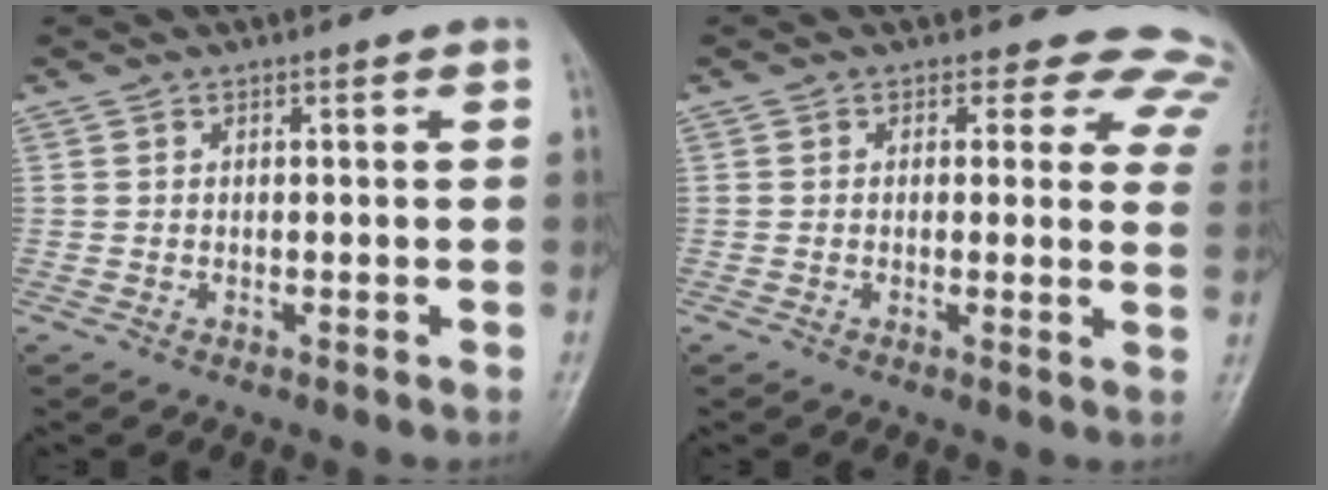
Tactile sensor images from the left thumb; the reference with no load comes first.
{"total": 10.5, "force": [8.4, 5.7, 2.6], "torque": [0.025, -0.033, 0.055]}